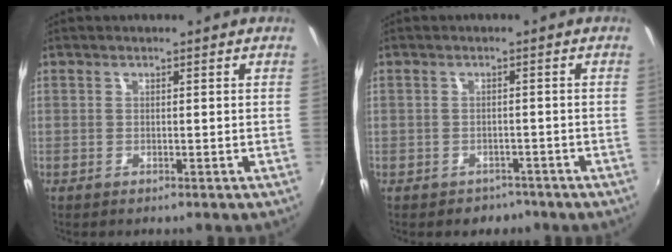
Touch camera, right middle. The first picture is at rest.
{"total": 3.3, "force": [-2.3, 2.4, 0.3], "torque": [-0.011, 0.000, -0.030]}